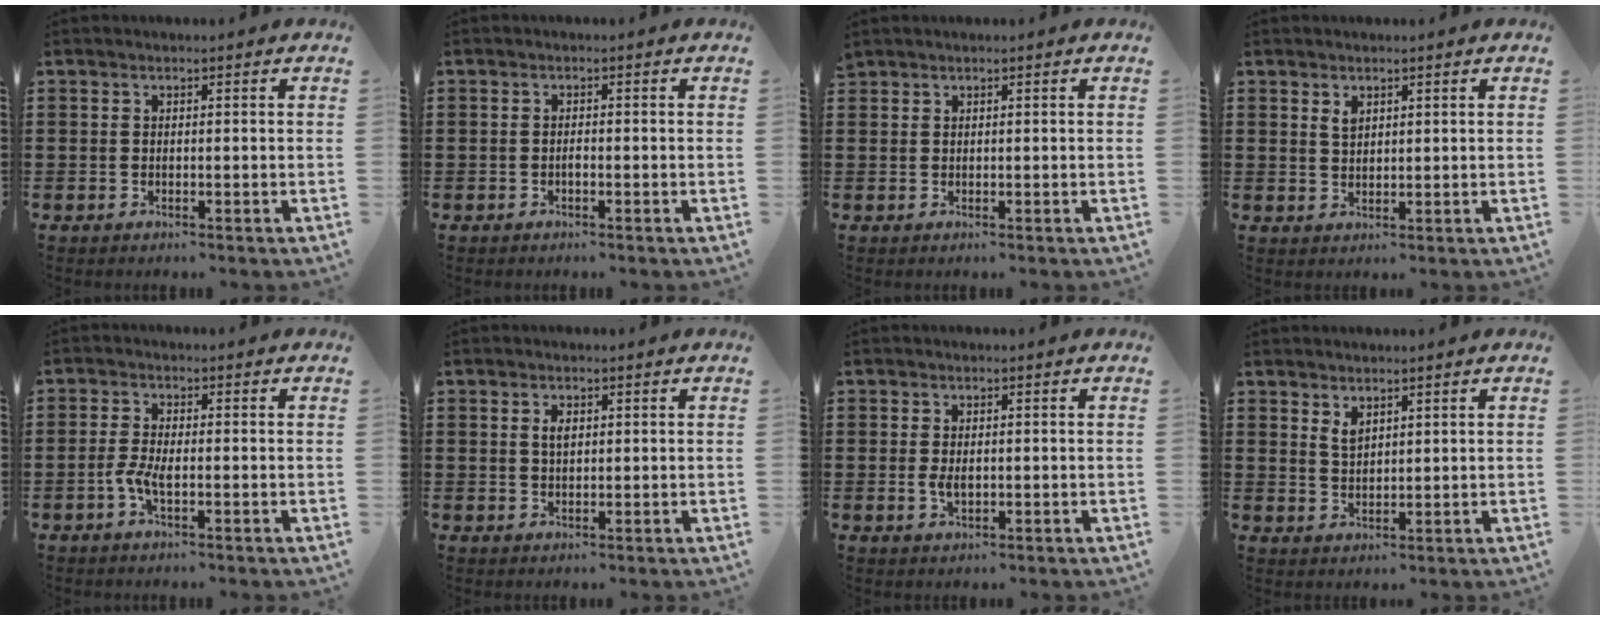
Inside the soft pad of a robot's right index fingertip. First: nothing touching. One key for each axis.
{"total": 0.8, "fx": -0.4, "fy": 0.2, "fz": 0.7, "tx": -0.015, "ty": -0.004, "tz": -0.007}
{"total": 0.6, "fx": 0.6, "fy": 0.3, "fz": 0.0, "tx": -0.002, "ty": 0.001, "tz": 0.012}
{"total": 1.9, "fx": 1.2, "fy": 1.1, "fz": 1.0, "tx": -0.023, "ty": 0.003, "tz": 0.022}
{"total": 3.2, "fx": -1.2, "fy": 1.0, "fz": 2.8, "tx": -0.069, "ty": -0.005, "tz": -0.027}
{"total": 1.9, "fx": 0.5, "fy": 1.0, "fz": 1.6, "tx": -0.033, "ty": 0.007, "tz": 0.008}
{"total": 2.2, "fx": -0.2, "fy": 1.2, "fz": 1.9, "tx": -0.037, "ty": 0.003, "tz": -0.004}
{"total": 2.2, "fx": 1.6, "fy": 1.1, "fz": 1.0, "tx": -0.023, "ty": 0.003, "tz": 0.029}